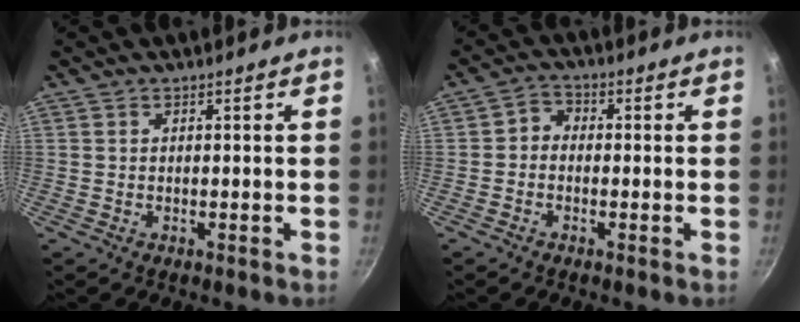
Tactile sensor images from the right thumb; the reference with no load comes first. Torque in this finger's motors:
{"motor_torque": [-0.83, -0.05, 0.08, -0.02, -0.01]}